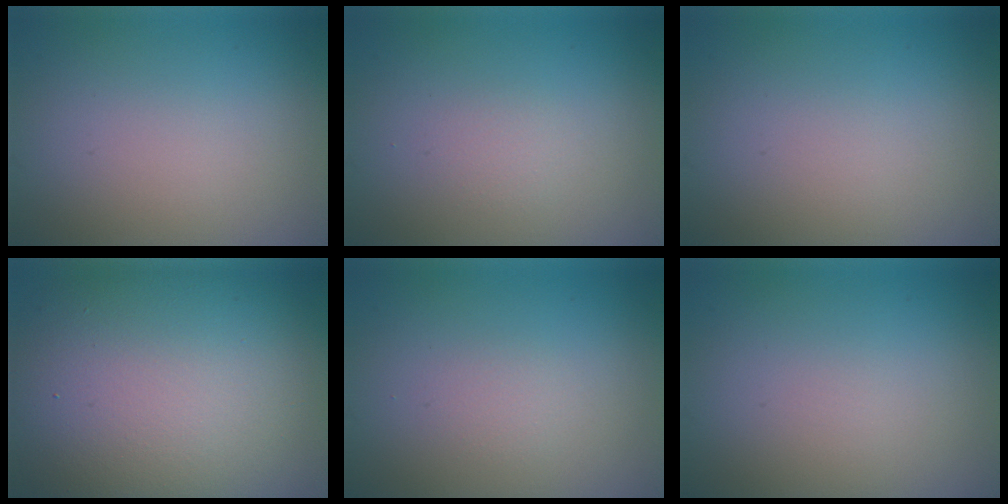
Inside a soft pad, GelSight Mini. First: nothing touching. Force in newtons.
{"total": 0.9, "press": 0.9, "slide": 0.0}
{"total": 0.0}
{"total": 15.1, "press": 15.1, "slide": 1.0}
{"total": 0.9, "press": 0.9, "slide": 0.0}
{"total": 0.0}